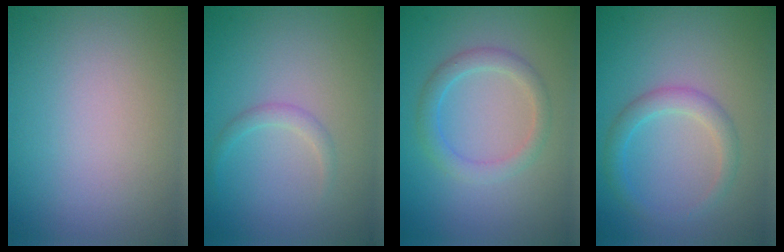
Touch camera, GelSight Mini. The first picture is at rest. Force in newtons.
{"total": 1.1, "press": 1.1, "slide": 0.1}
{"total": 2.4, "press": 2.4, "slide": 0.1}
{"total": 2.4, "press": 2.4, "slide": 0.0}